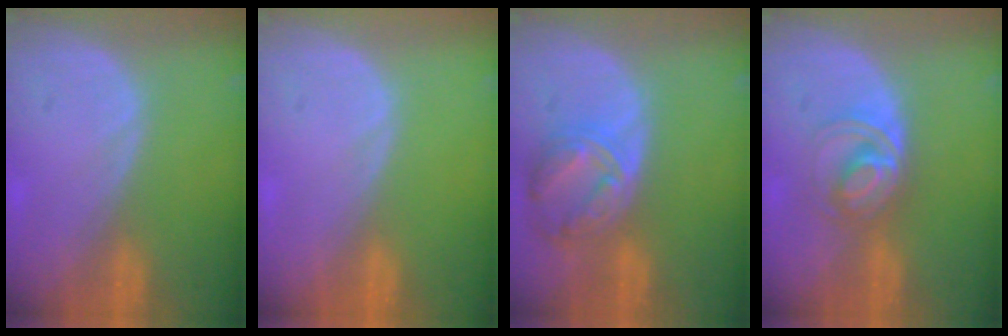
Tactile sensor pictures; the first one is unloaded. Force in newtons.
{"total": 0.0}
{"total": 8.1, "press": 7.0, "slide": 4.1}
{"total": 5.6, "press": 5.3, "slide": 1.7}